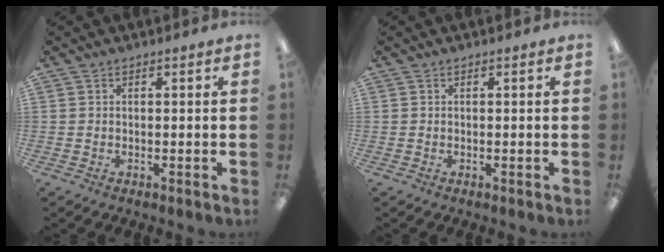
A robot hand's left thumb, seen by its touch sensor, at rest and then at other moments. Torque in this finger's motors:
{"motor_torque": [-0.03, 0.03, -0.19, 0.23, 0.00]}